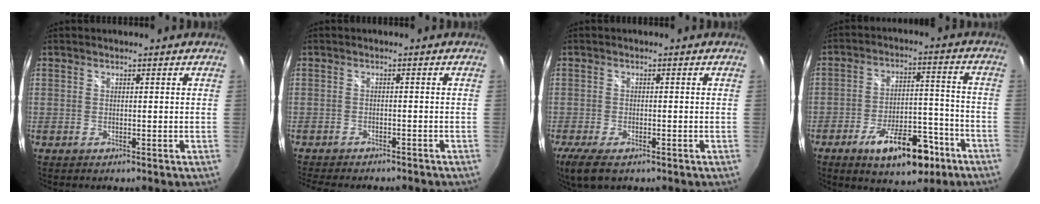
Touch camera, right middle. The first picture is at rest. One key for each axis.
{"total": 8.2, "fx": -7.2, "fy": 1.9, "fz": 3.4, "tx": -0.077, "ty": -0.019, "tz": -0.106}
{"total": 6.6, "fx": -4.4, "fy": 2.4, "fz": 4.3, "tx": -0.101, "ty": -0.030, "tz": -0.076}
{"total": 14.0, "fx": -8.4, "fy": 6.0, "fz": 9.5, "tx": -0.163, "ty": 0.013, "tz": -0.120}